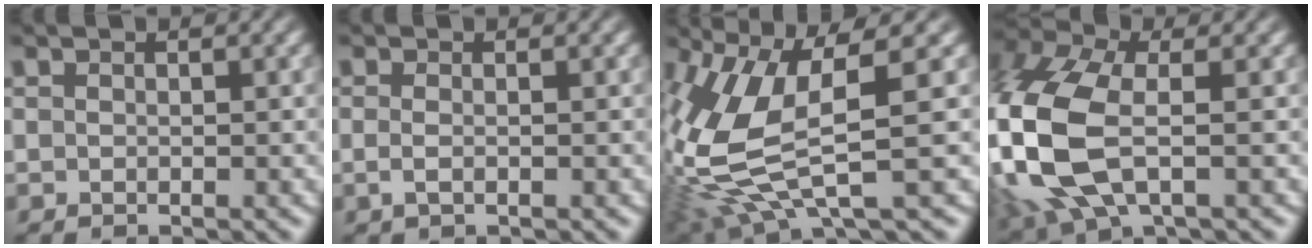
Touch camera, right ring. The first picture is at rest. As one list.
[{"total": 0.8, "force": [-0.3, -0.2, 0.7], "torque": [-0.016, -0.005, 0.000]}, {"total": 7.9, "force": [0.0, 3.6, 7.0], "torque": [-0.149, -0.011, 0.015]}, {"total": 9.6, "force": [-0.4, 6.7, 6.9], "torque": [-0.205, -0.033, 0.013]}]